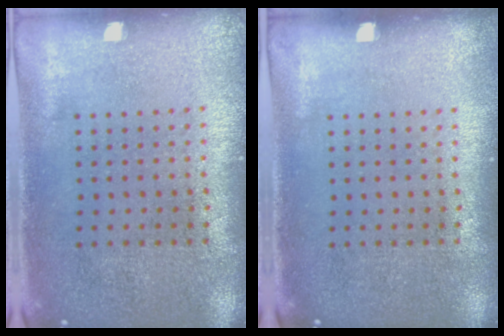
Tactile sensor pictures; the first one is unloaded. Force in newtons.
{"total": 0.0}